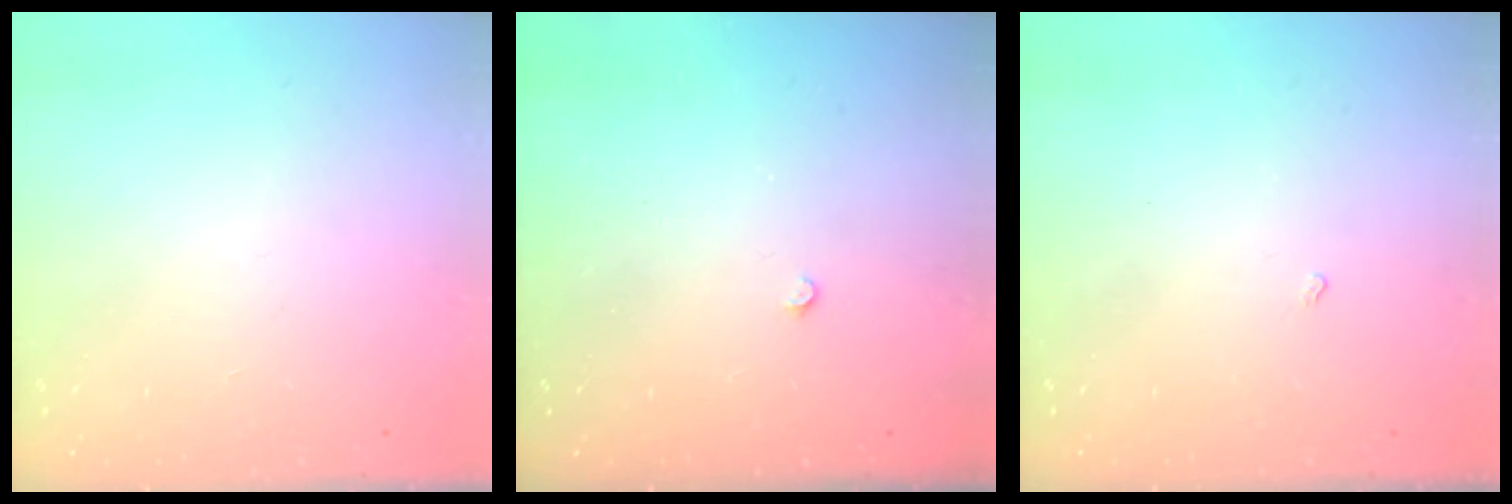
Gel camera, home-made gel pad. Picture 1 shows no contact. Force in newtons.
{"total": 2.3, "press": 2.3, "slide": 0.4}
{"total": 1.7, "press": 1.7, "slide": 0.3}